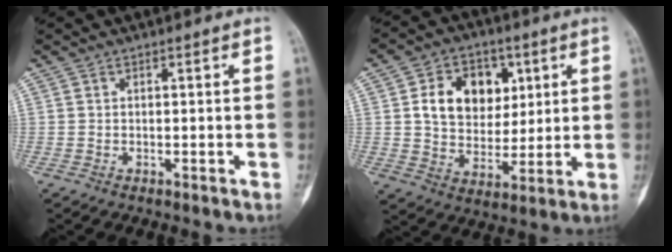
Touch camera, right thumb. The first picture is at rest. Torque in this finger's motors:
{"motor_torque": [-0.15, 0.41, 0.86, -0.17, 0.11]}